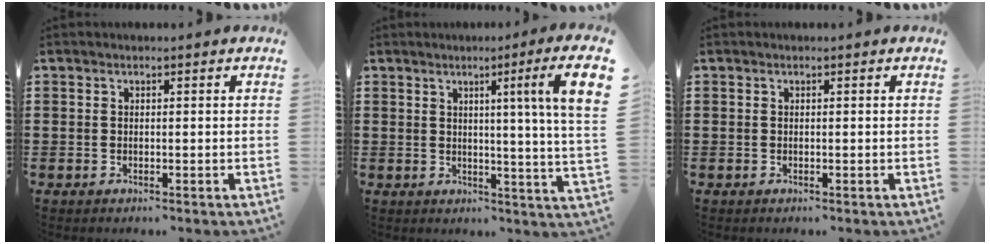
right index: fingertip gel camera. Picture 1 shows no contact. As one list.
[{"total": 6.9, "force": [2.3, -1.5, 6.3], "torque": [-0.102, -0.022, 0.025]}, {"total": 0.0}]